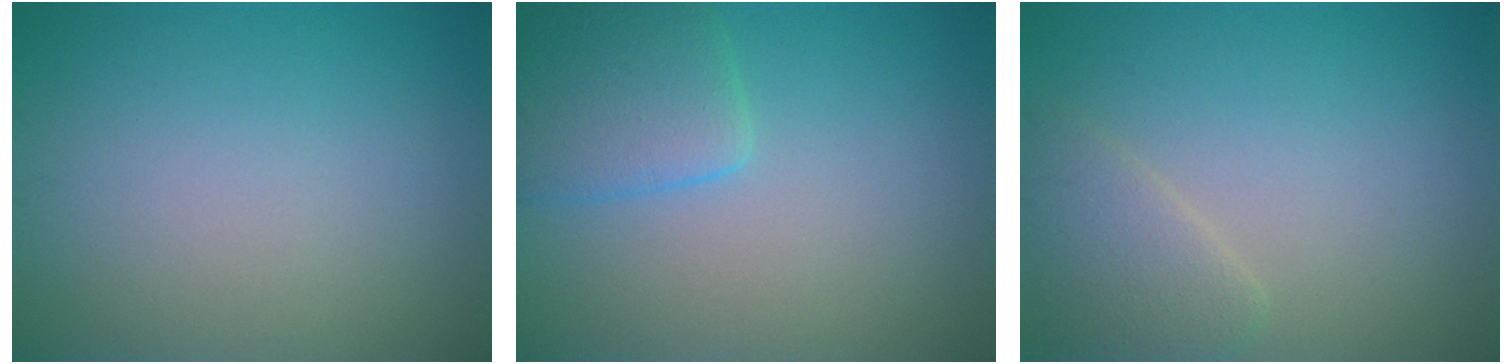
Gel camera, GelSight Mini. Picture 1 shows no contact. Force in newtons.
{"total": 3.8, "press": 3.7, "slide": 0.3}
{"total": 2.5, "press": 2.5, "slide": 0.1}